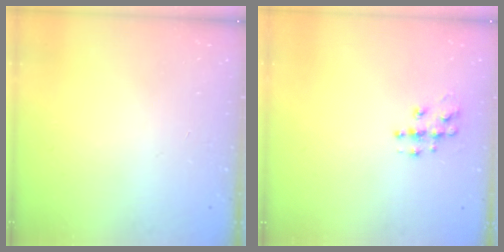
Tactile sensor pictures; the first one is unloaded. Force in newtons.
{"total": 7.0, "press": 6.9, "slide": 0.3}